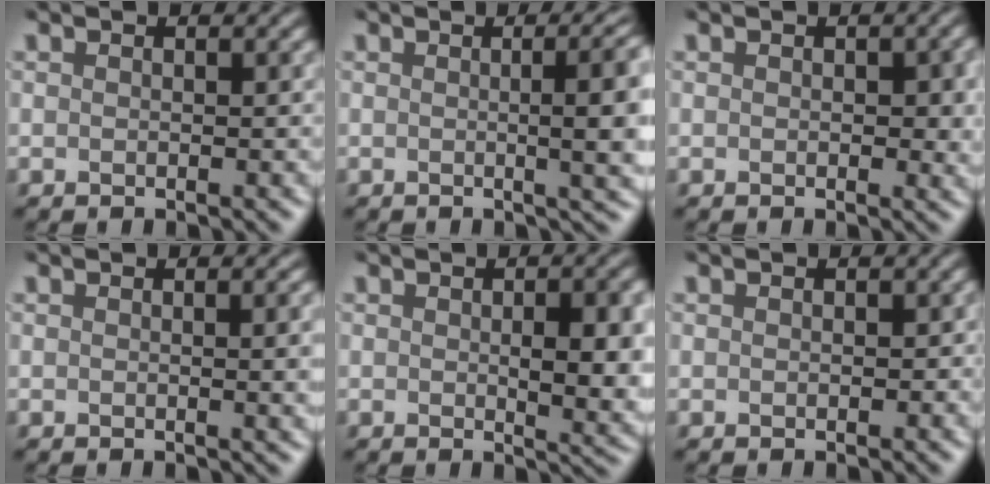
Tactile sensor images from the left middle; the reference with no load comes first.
{"total": 7.1, "force": [0.2, 2.3, 6.7], "torque": [-0.057, 0.022, 0.003]}
{"total": 1.2, "force": [-0.1, 0.1, 1.2], "torque": [-0.032, 0.001, 0.014]}
{"total": 3.4, "force": [0.0, 1.4, 3.1], "torque": [-0.022, 0.017, -0.010]}
{"total": 4.5, "force": [0.0, 0.8, 4.4], "torque": [-0.074, -0.001, 0.016]}
{"total": 0.0}